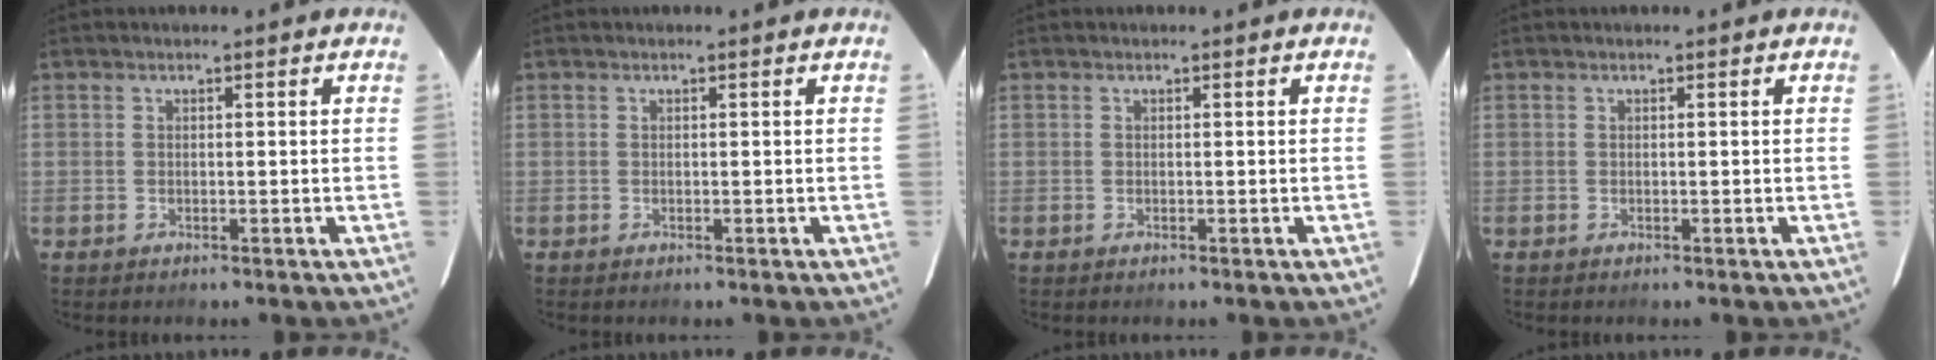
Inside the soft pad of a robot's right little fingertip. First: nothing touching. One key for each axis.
{"total": 0.0}
{"total": 0.0}
{"total": 0.0}